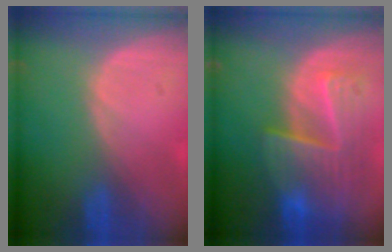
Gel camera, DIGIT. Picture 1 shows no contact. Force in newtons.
{"total": 9.5, "press": 8.4, "slide": 4.5}